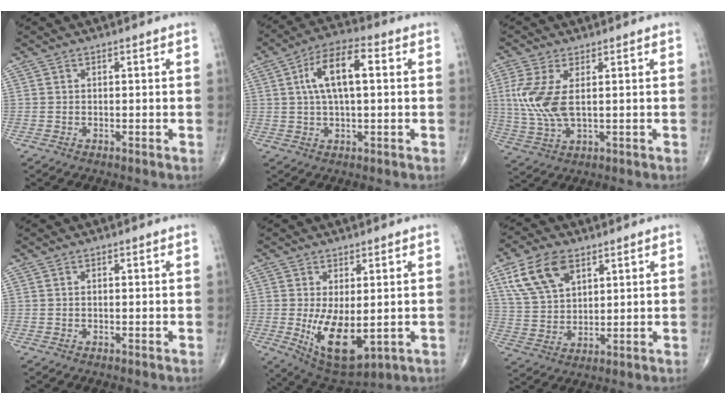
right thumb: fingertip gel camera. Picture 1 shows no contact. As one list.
[{"total": 10.6, "force": [2.1, 4.3, 9.4], "torque": [-0.173, 0.021, 0.030]}, {"total": 8.9, "force": [1.4, 3.9, 7.8], "torque": [-0.195, -0.008, 0.036]}, {"total": 0.0}, {"total": 11.3, "force": [-1.5, 5.2, 9.9], "torque": [-0.162, -0.027, -0.003]}, {"total": 11.4, "force": [5.8, 6.6, 7.3], "torque": [-0.127, -0.014, 0.117]}]